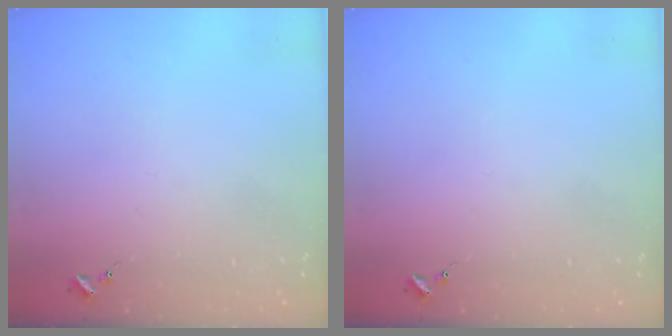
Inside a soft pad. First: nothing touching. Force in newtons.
{"total": 0.0}